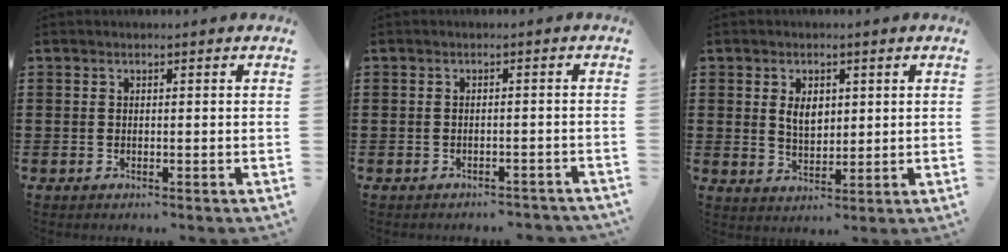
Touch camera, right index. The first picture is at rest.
{"total": 1.4, "force": [-1.4, 0.1, 0.3], "torque": [-0.010, -0.001, -0.028]}
{"total": 3.9, "force": [1.2, 2.6, 2.7], "torque": [-0.052, 0.009, 0.018]}